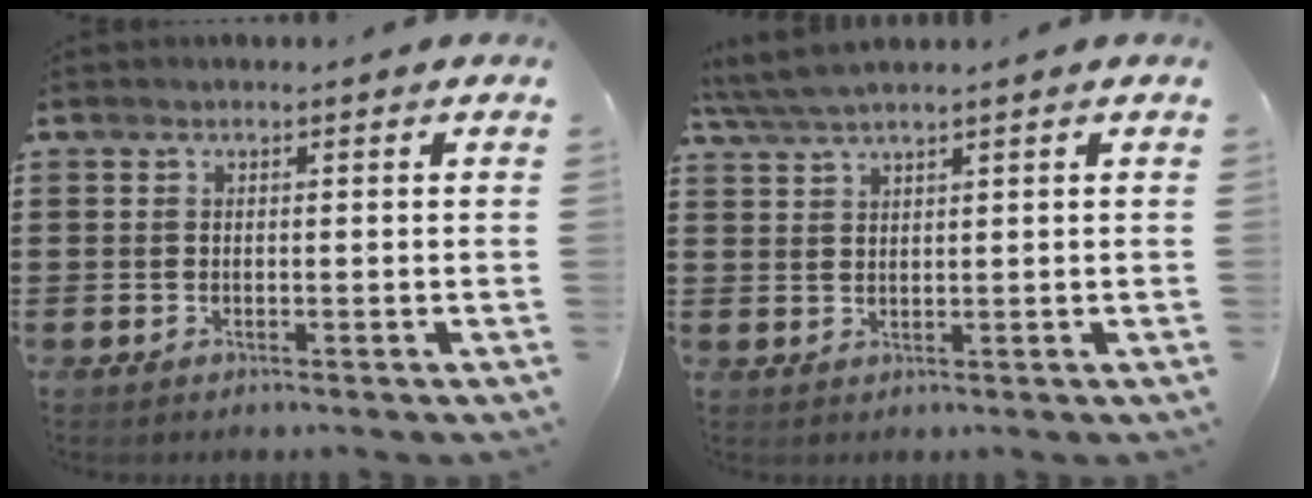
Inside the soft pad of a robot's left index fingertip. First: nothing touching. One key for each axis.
{"total": 3.2, "fx": 2.7, "fy": -0.2, "fz": 1.6, "tx": -0.039, "ty": -0.001, "tz": 0.051}